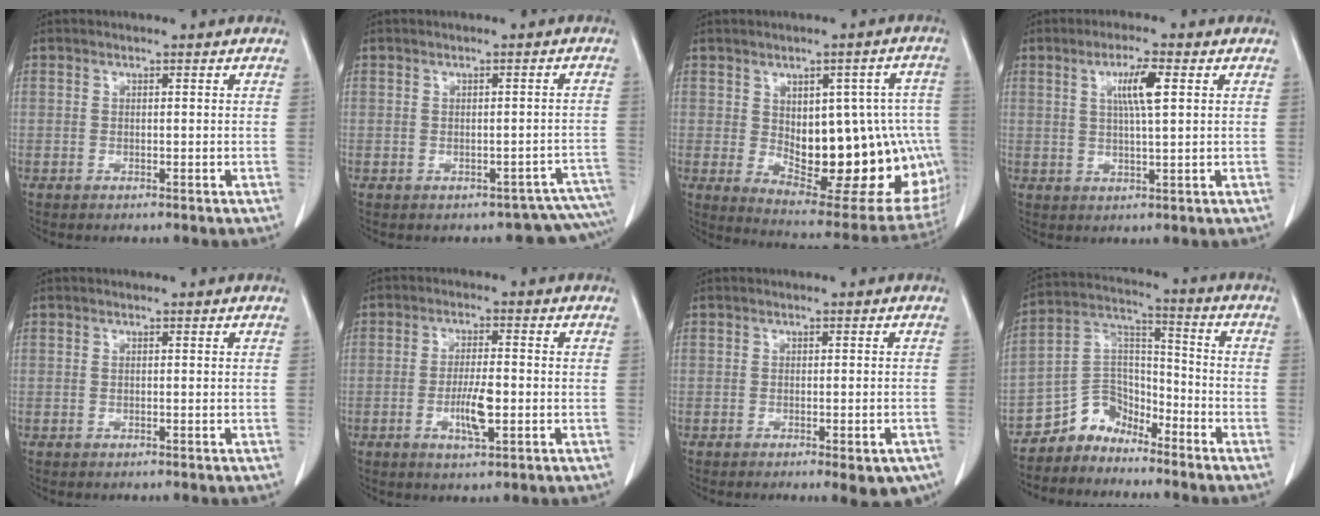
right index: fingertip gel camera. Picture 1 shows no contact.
{"total": 6.3, "force": [-5.0, 3.7, 1.2], "torque": [0.016, 0.038, -0.044]}
{"total": 22.8, "force": [-2.5, 9.4, 20.6], "torque": [-0.199, 0.018, -0.002]}
{"total": 5.4, "force": [1.7, 0.3, 5.1], "torque": [-0.092, 0.001, 0.031]}
{"total": 0.0}
{"total": 3.9, "force": [-1.0, 1.0, 3.7], "torque": [-0.067, -0.001, -0.015]}
{"total": 5.1, "force": [-3.3, 1.3, 3.6], "torque": [-0.030, -0.006, -0.040]}
{"total": 7.7, "force": [-6.5, 3.9, 0.6], "torque": [-0.009, 0.043, -0.124]}